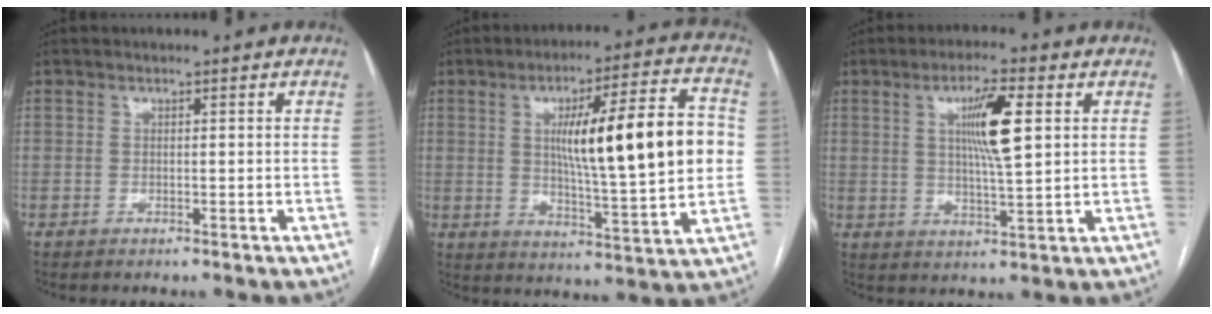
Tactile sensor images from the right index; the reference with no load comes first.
{"total": 19.1, "force": [2.3, 2.0, 18.8], "torque": [-0.286, 0.013, 0.033]}
{"total": 8.4, "force": [2.4, 0.8, 8.0], "torque": [-0.144, 0.000, 0.042]}